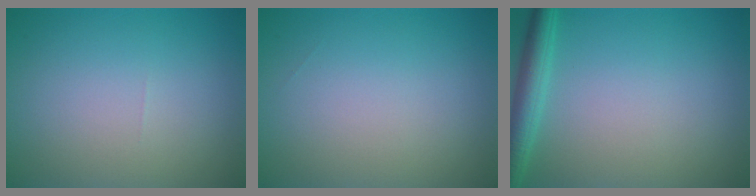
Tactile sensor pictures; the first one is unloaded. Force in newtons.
{"total": 0.0}
{"total": 3.0, "press": 3.0, "slide": 0.2}